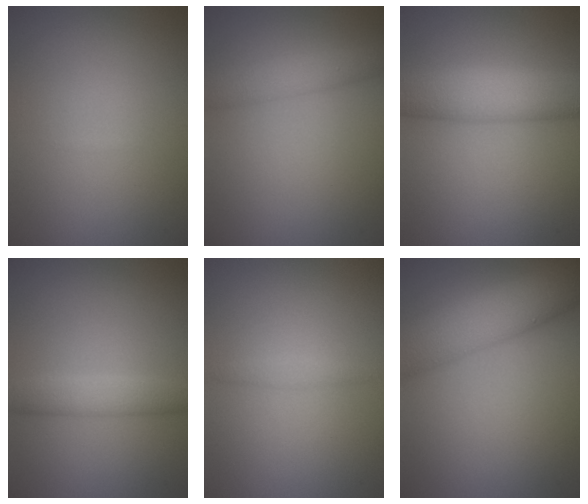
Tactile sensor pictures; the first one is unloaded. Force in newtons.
{"total": 2.8, "press": 2.8, "slide": 0.1}
{"total": 6.0, "press": 6.0, "slide": 0.2}
{"total": 2.8, "press": 2.8, "slide": 0.1}
{"total": 0.7, "press": 0.7, "slide": 0.0}
{"total": 9.1, "press": 9.1, "slide": 0.3}